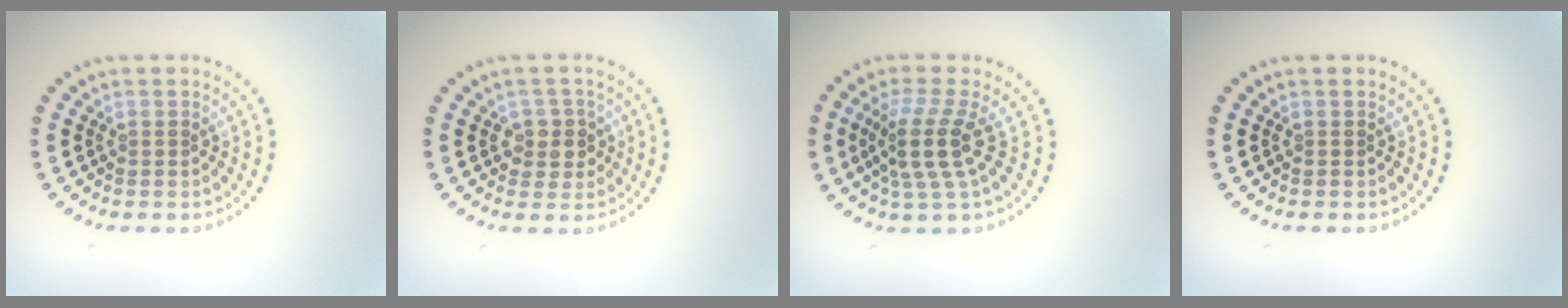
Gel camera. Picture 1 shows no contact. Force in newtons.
{"total": 2.2, "press": 2.1, "slide": 0.6}
{"total": 3.8, "press": 2.8, "slide": 2.6}
{"total": 0.0}